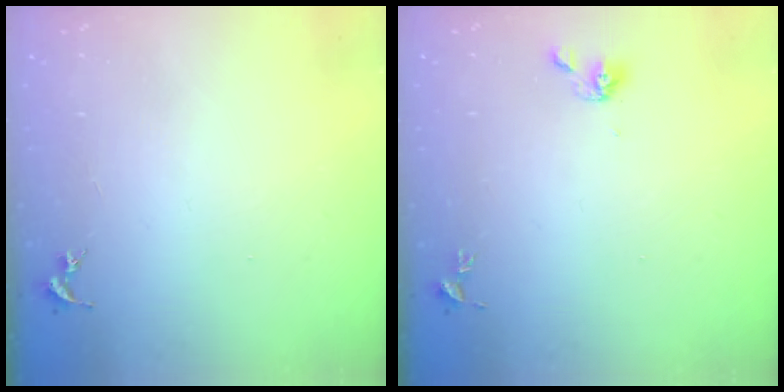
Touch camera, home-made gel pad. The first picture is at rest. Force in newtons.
{"total": 5.2, "press": 4.6, "slide": 2.3}